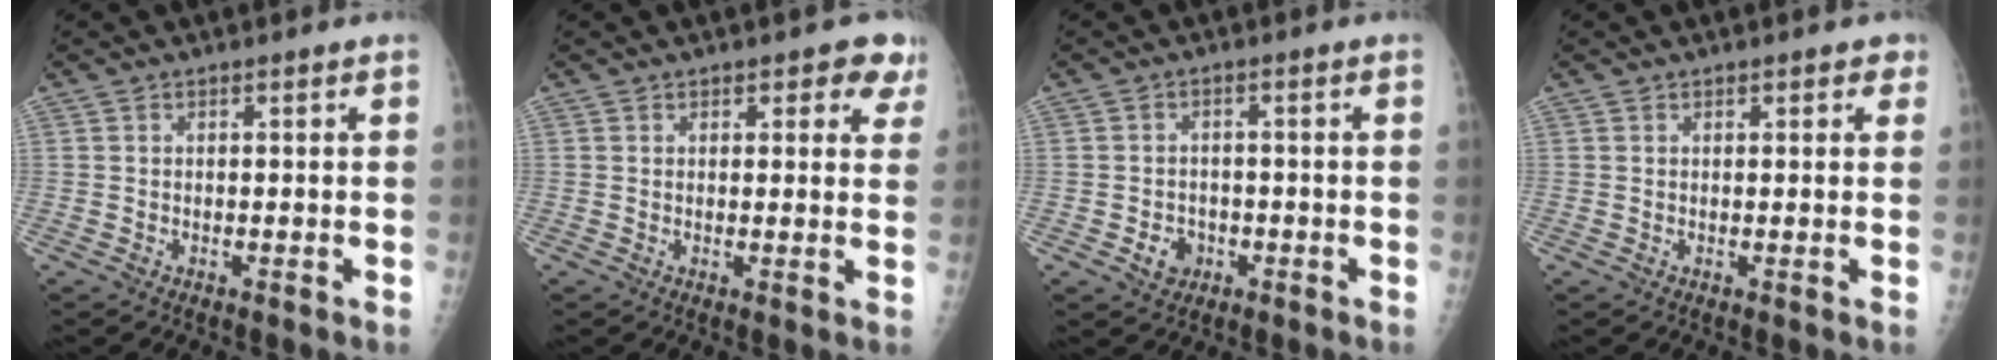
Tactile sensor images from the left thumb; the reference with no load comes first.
{"total": 5.1, "force": [3.2, 2.9, 2.8], "torque": [0.013, -0.009, 0.030]}
{"total": 3.7, "force": [-1.4, 3.1, 1.4], "torque": [-0.008, 0.007, -0.019]}
{"total": 1.9, "force": [1.2, 1.1, 1.0], "torque": [0.008, -0.002, 0.009]}